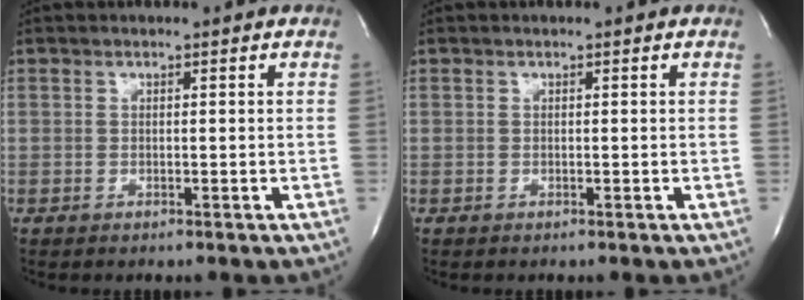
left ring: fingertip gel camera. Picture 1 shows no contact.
{"total": 0.0}